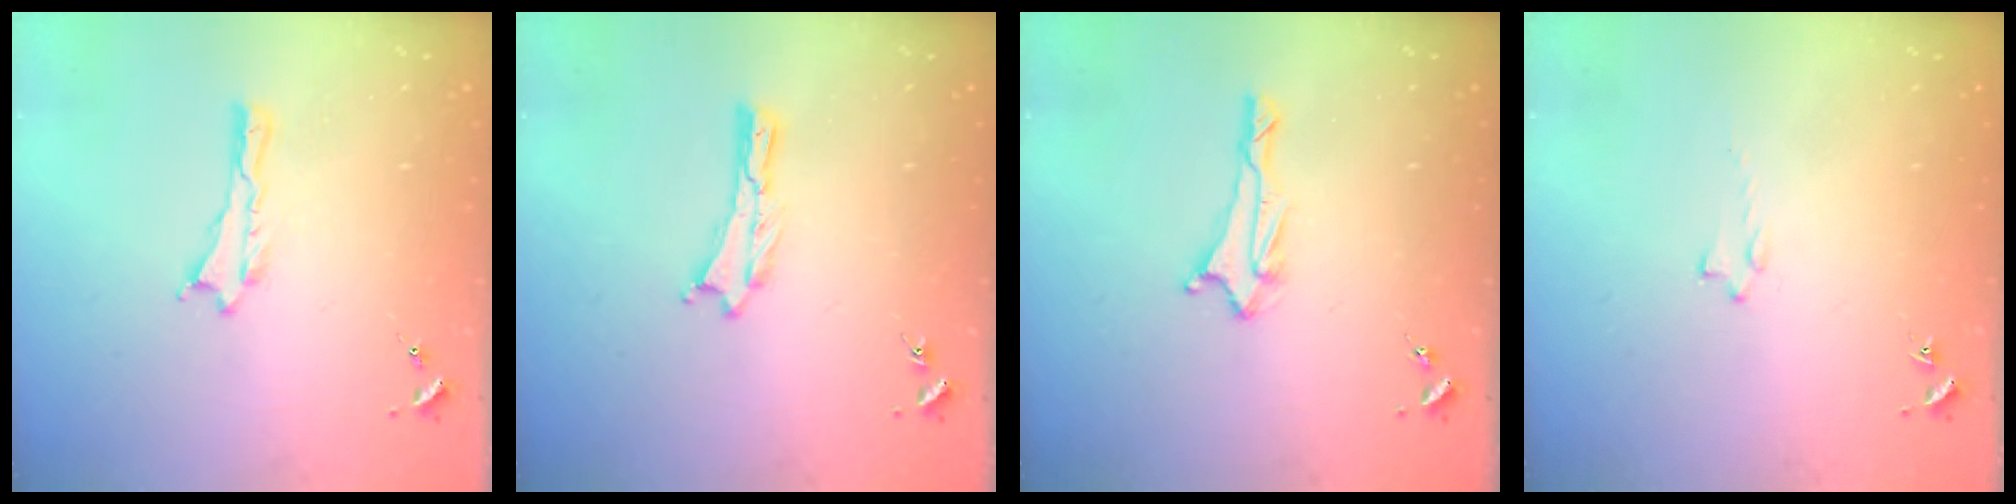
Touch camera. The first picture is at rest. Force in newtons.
{"total": 0.0}
{"total": 1.7, "press": 1.6, "slide": 0.6}
{"total": 0.8, "press": 0.7, "slide": 0.2}